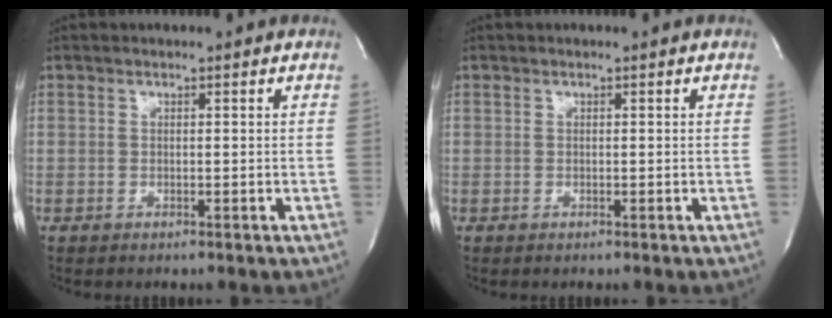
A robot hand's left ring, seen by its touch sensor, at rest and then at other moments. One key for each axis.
{"total": 0.0}